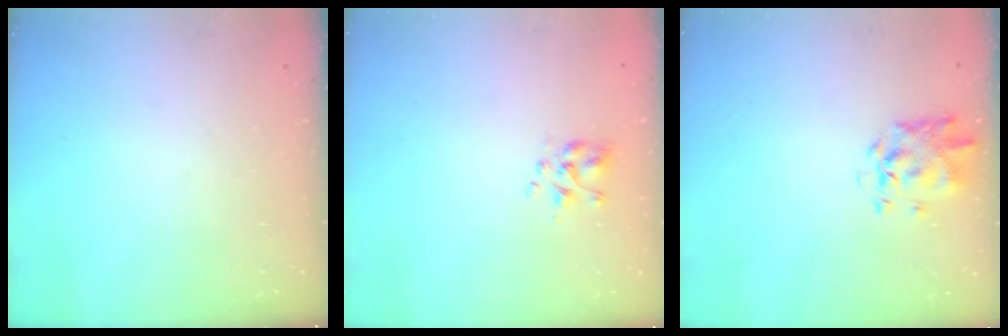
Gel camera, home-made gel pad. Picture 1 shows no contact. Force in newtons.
{"total": 2.9, "press": 2.7, "slide": 1.1}
{"total": 2.1, "press": 2.1, "slide": 0.6}